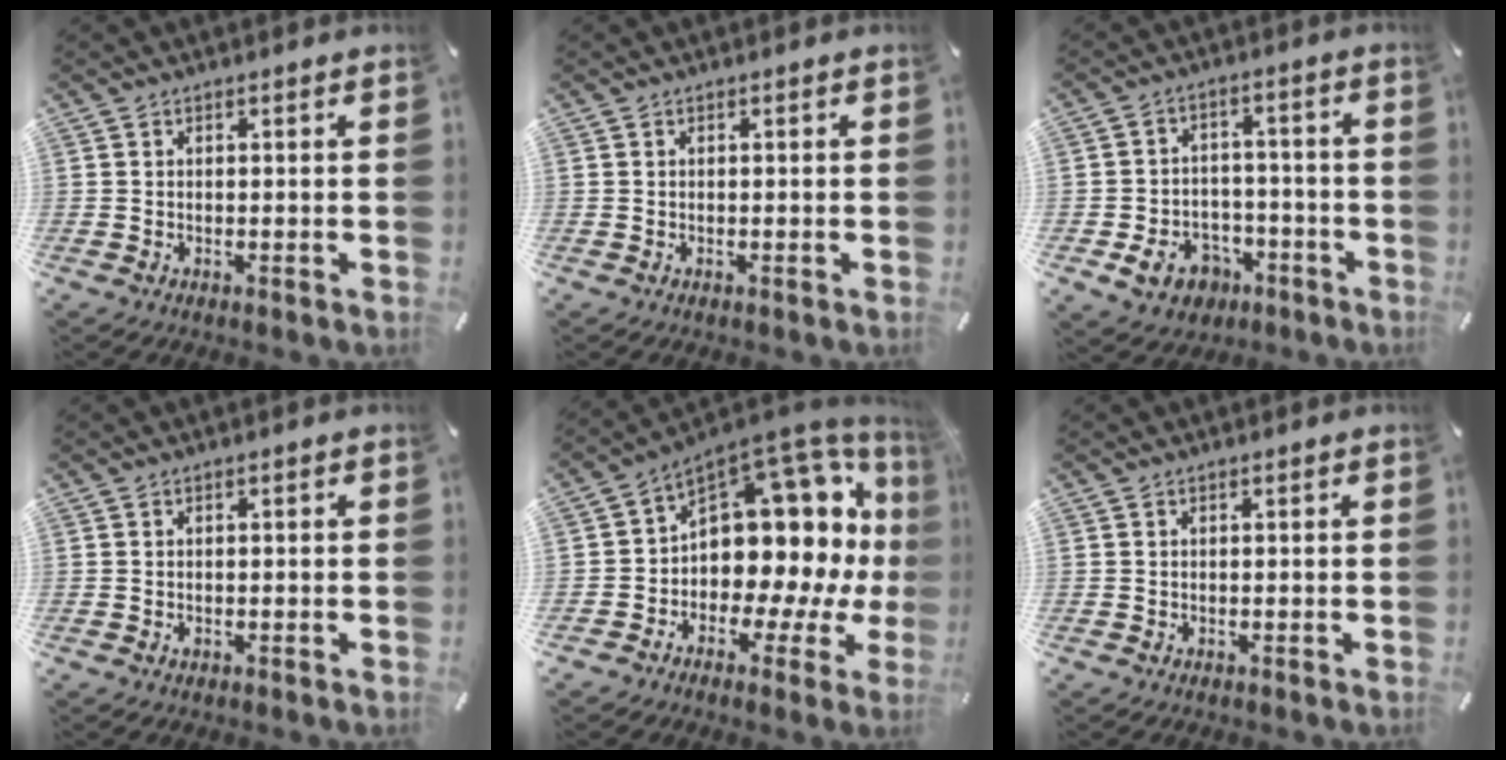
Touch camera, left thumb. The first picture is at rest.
{"total": 0.0}
{"total": 9.6, "force": [-4.5, 7.5, 3.8], "torque": [-0.073, 0.040, -0.076]}
{"total": 0.6, "force": [-0.2, 0.5, 0.4], "torque": [-0.007, -0.001, -0.005]}
{"total": 16.5, "force": [4.8, 10.9, 11.4], "torque": [-0.140, -0.071, 0.088]}
{"total": 0.0}